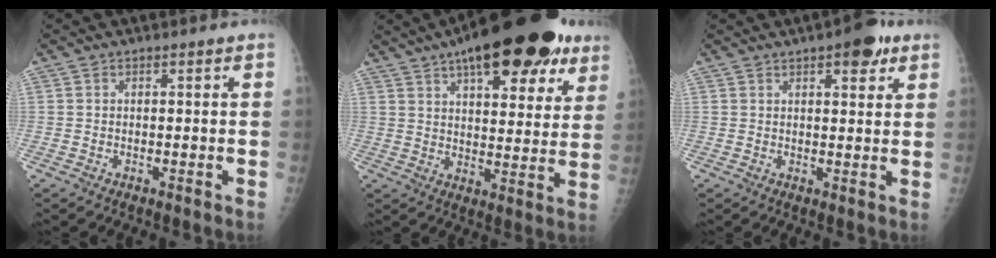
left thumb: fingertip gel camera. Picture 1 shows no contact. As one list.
[{"total": 23.5, "force": [14.0, 9.3, 16.4], "torque": [-0.209, -0.017, 0.201]}, {"total": 6.3, "force": [3.6, 2.5, 4.6], "torque": [-0.042, -0.012, 0.042]}]